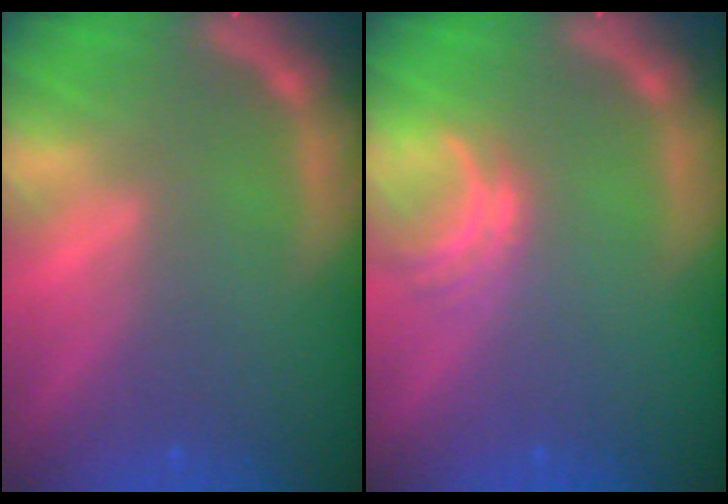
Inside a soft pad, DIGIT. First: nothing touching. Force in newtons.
{"total": 2.5}